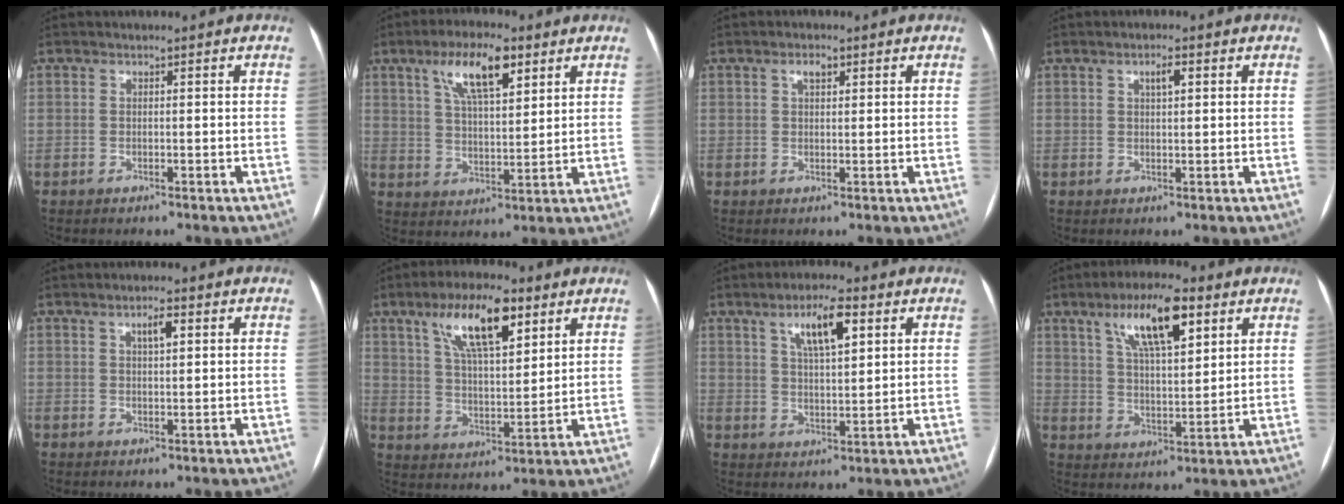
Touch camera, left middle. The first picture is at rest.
{"total": 9.9, "force": [5.4, 3.0, 7.8], "torque": [-0.143, 0.014, 0.097]}
{"total": 2.0, "force": [1.0, 0.8, 1.5], "torque": [-0.028, 0.005, 0.016]}
{"total": 2.1, "force": [0.9, 0.5, 1.8], "torque": [-0.033, 0.003, 0.015]}
{"total": 2.7, "force": [1.1, 0.7, 2.4], "torque": [-0.042, 0.003, 0.018]}
{"total": 12.6, "force": [6.9, 3.9, 9.9], "torque": [-0.176, 0.013, 0.123]}
{"total": 8.3, "force": [4.1, 2.0, 7.0], "torque": [-0.124, 0.008, 0.071]}
{"total": 11.8, "force": [6.2, 3.1, 9.5], "torque": [-0.168, 0.013, 0.109]}